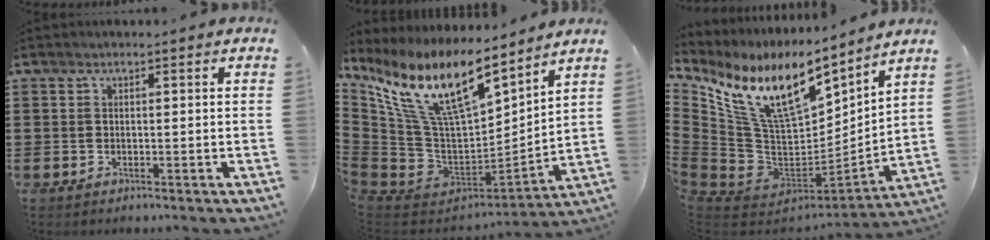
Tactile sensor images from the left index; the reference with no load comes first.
{"total": 16.2, "force": [9.6, 5.6, 11.8], "torque": [-0.281, -0.058, 0.165]}
{"total": 15.5, "force": [8.8, 6.6, 10.9], "torque": [-0.252, -0.057, 0.153]}